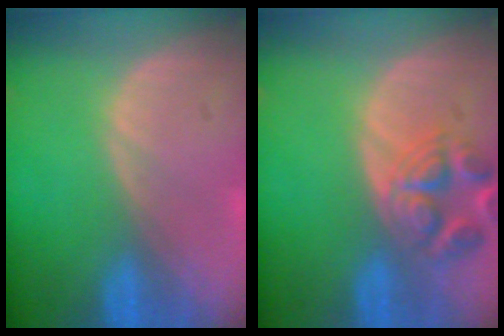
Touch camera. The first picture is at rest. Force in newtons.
{"total": 6.9, "press": 6.3, "slide": 2.7}